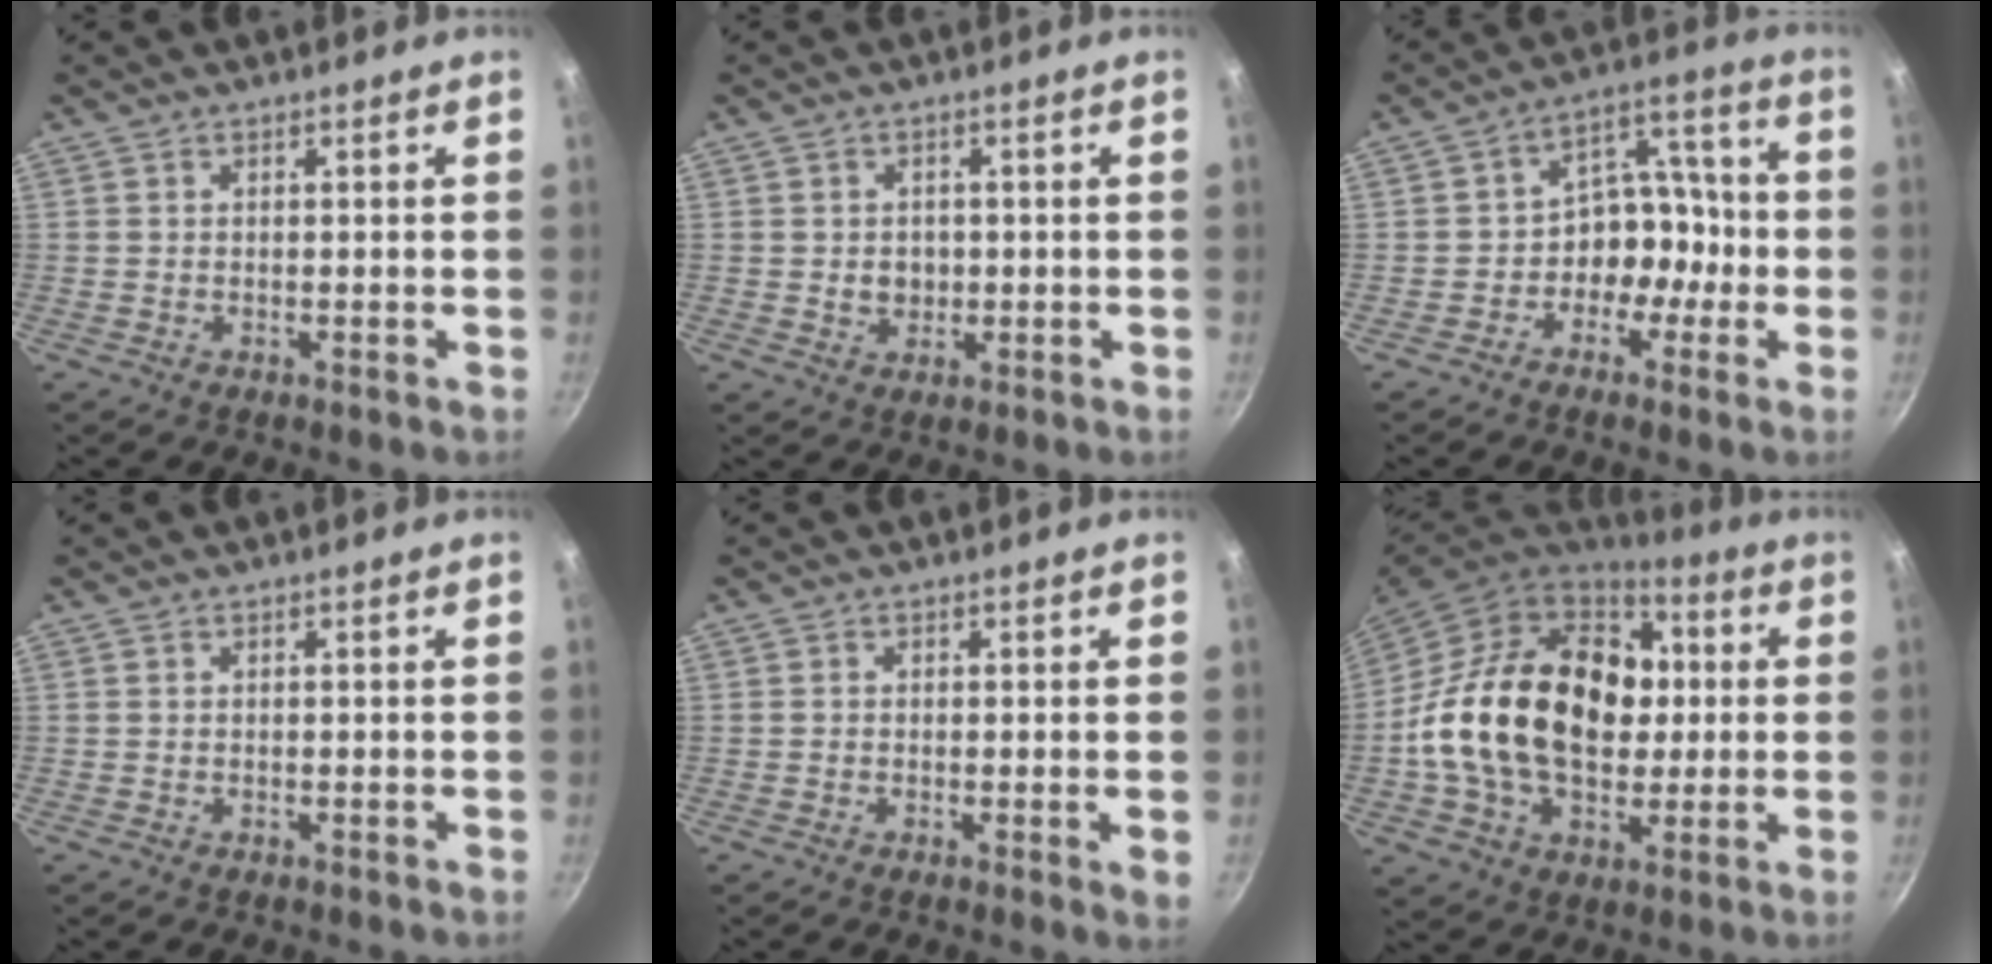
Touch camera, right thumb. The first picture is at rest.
{"total": 3.1, "force": [-0.1, 2.7, 1.5], "torque": [-0.013, 0.001, 0.001]}
{"total": 9.6, "force": [-3.0, 7.4, 5.2], "torque": [-0.016, 0.061, -0.054]}
{"total": 0.0}
{"total": 1.7, "force": [-0.1, 0.1, 1.7], "torque": [-0.027, -0.006, -0.006]}
{"total": 26.8, "force": [1.3, 18.8, 19.1], "torque": [-0.294, 0.029, 0.024]}